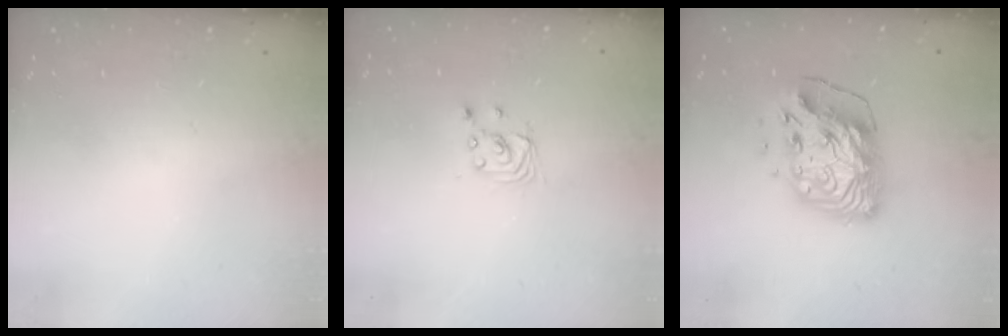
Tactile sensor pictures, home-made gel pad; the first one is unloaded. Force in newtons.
{"total": 2.8, "press": 2.8, "slide": 0.2}
{"total": 14.8, "press": 14.7, "slide": 1.7}